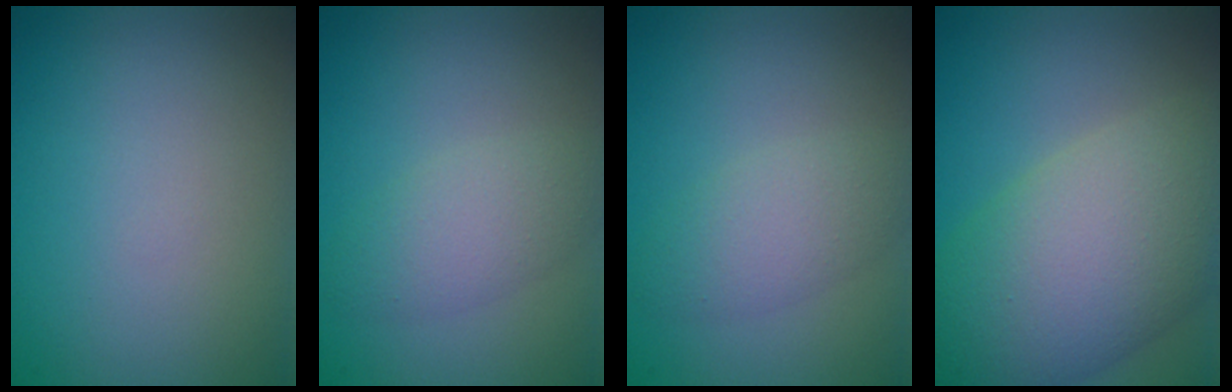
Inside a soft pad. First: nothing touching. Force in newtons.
{"total": 2.9, "press": 2.9, "slide": 0.1}
{"total": 2.9, "press": 2.9, "slide": 0.1}
{"total": 10.9, "press": 10.9, "slide": 0.9}